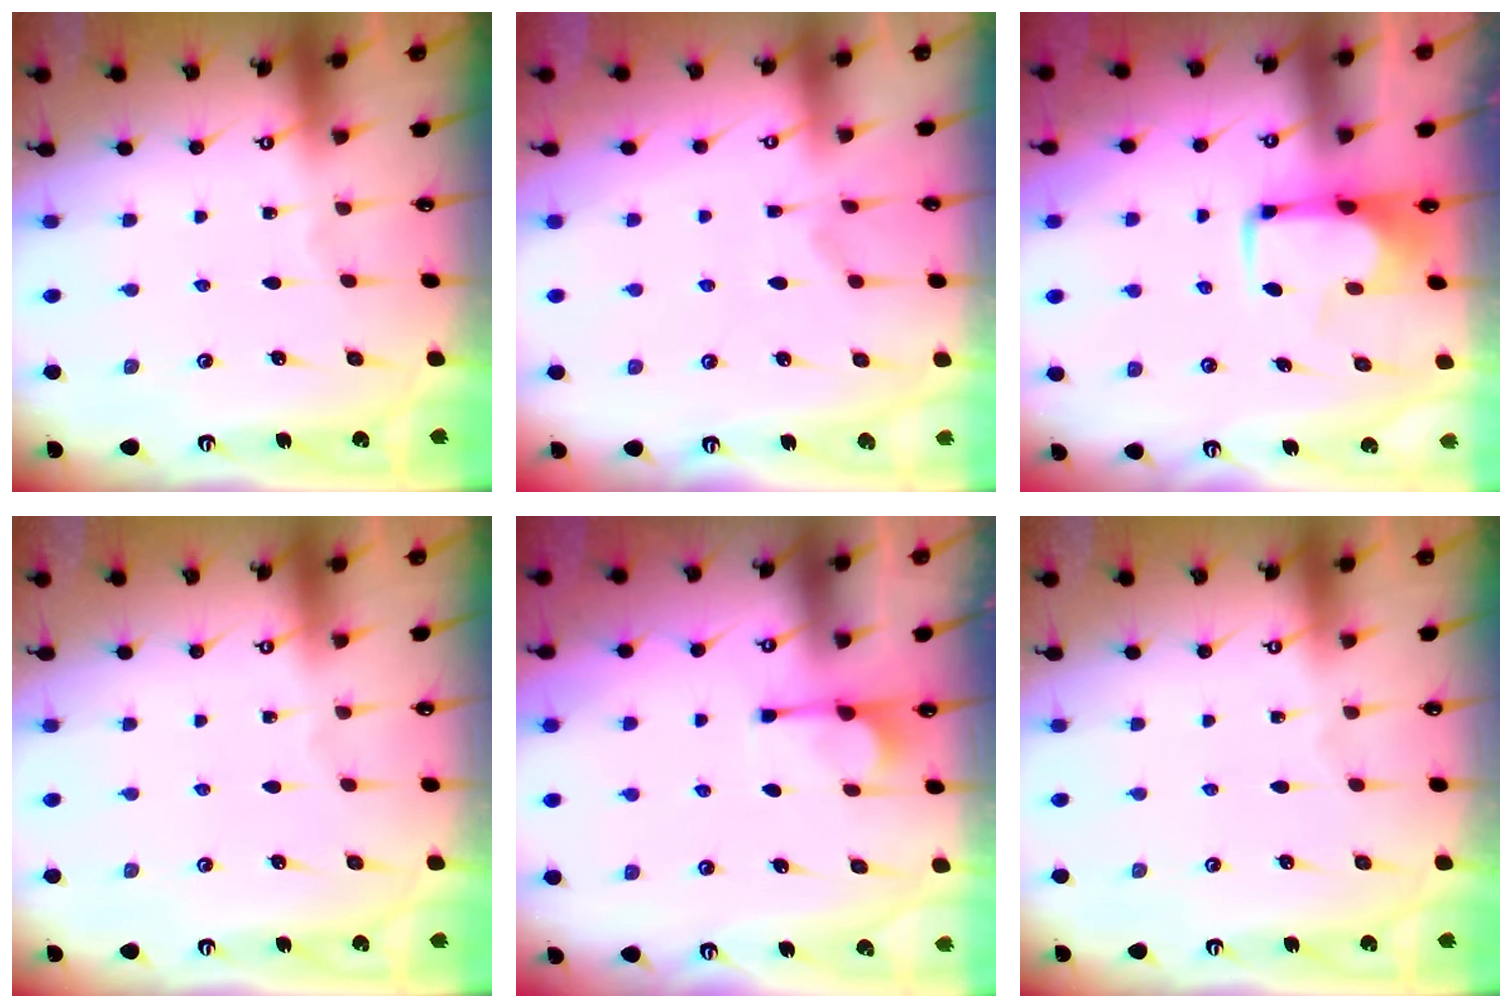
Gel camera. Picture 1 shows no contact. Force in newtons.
{"total": 1.1, "press": 0.1, "slide": 1.1}
{"total": 1.8, "press": 1.7, "slide": 0.4}
{"total": 0.0}
{"total": 1.3, "press": 1.1, "slide": 0.6}
{"total": 0.0}